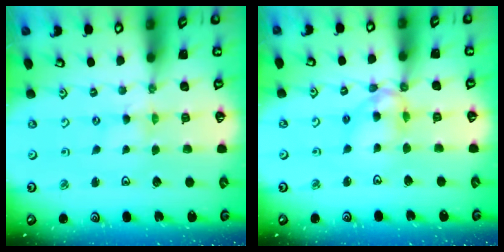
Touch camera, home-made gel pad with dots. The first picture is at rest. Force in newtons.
{"total": 11.1, "press": 11.1, "slide": 0.9}